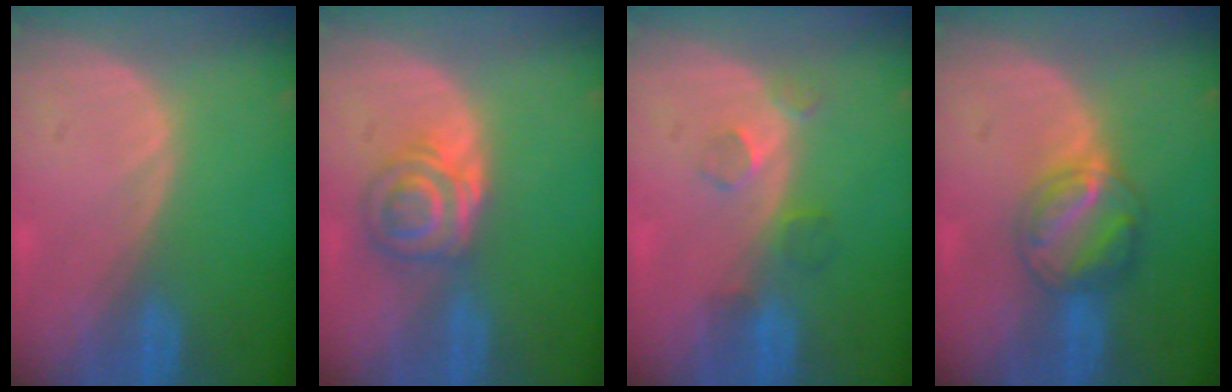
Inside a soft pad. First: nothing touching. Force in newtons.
{"total": 5.5, "press": 5.3, "slide": 1.8}
{"total": 3.6, "press": 3.2, "slide": 1.7}
{"total": 5.8, "press": 5.7, "slide": 1.0}